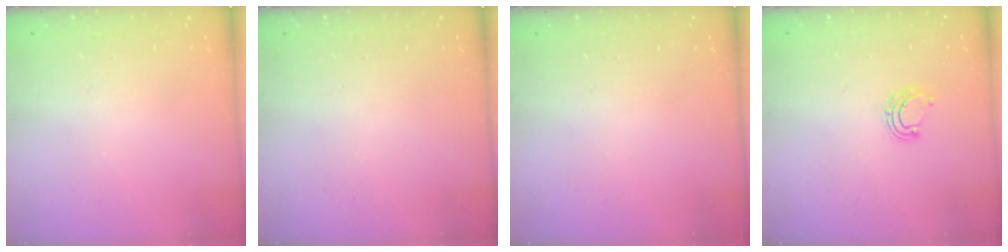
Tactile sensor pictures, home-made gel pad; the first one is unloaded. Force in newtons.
{"total": 0.0}
{"total": 0.0}
{"total": 6.0, "press": 5.8, "slide": 1.3}